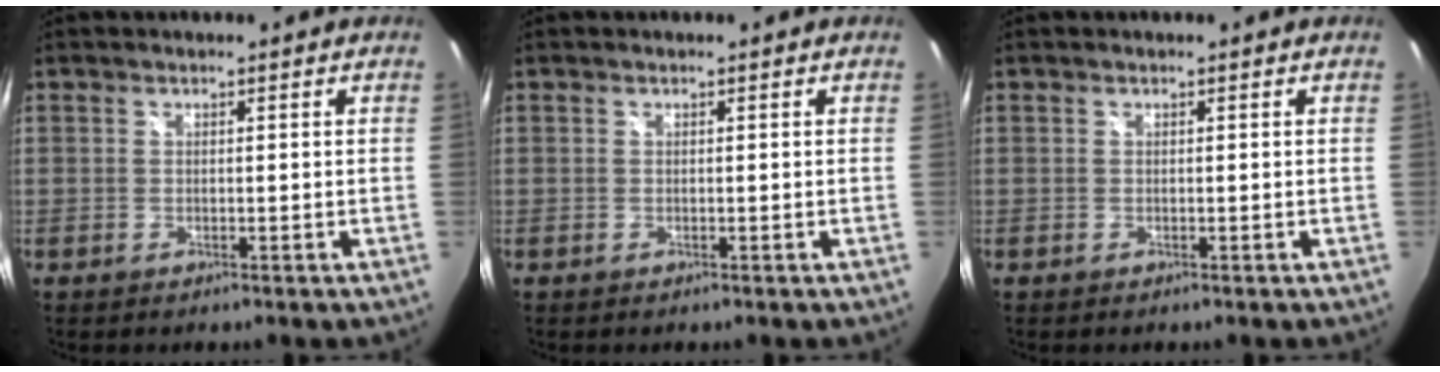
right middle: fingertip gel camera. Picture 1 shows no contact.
{"total": 0.0}
{"total": 0.0}